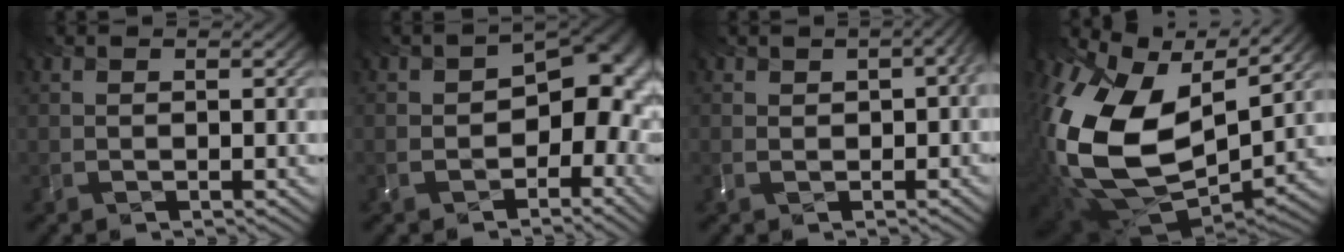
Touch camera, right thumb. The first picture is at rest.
{"total": 11.9, "force": [-2.5, 7.9, 8.5], "torque": [-0.103, -0.020, -0.023]}
{"total": 3.8, "force": [0.6, 1.8, 3.3], "torque": [-0.072, 0.003, 0.030]}
{"total": 16.2, "force": [0.4, 11.3, 11.6], "torque": [-0.309, -0.034, 0.043]}